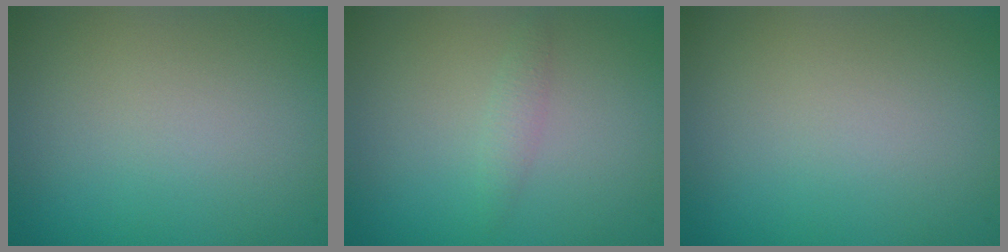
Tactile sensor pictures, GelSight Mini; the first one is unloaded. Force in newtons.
{"total": 1.0, "press": 1.0, "slide": 0.1}
{"total": 0.0}